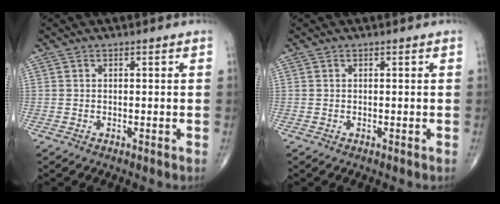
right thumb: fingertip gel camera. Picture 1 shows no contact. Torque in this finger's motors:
{"motor_torque": [0.00, 0.00, -0.01, -0.01, 0.01]}